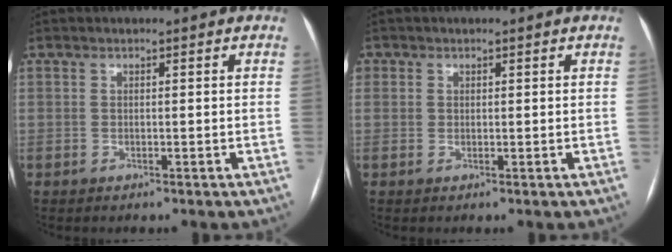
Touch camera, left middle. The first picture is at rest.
{"total": 1.1, "force": [0.3, 1.0, 0.1], "torque": [0.007, 0.001, 0.002]}